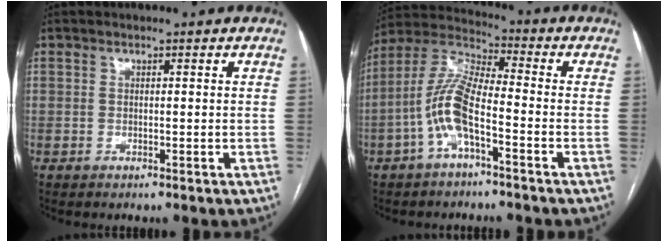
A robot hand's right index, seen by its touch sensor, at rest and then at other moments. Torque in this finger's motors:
{"motor_torque": [1.50, -0.64, 0.33, 0.21]}